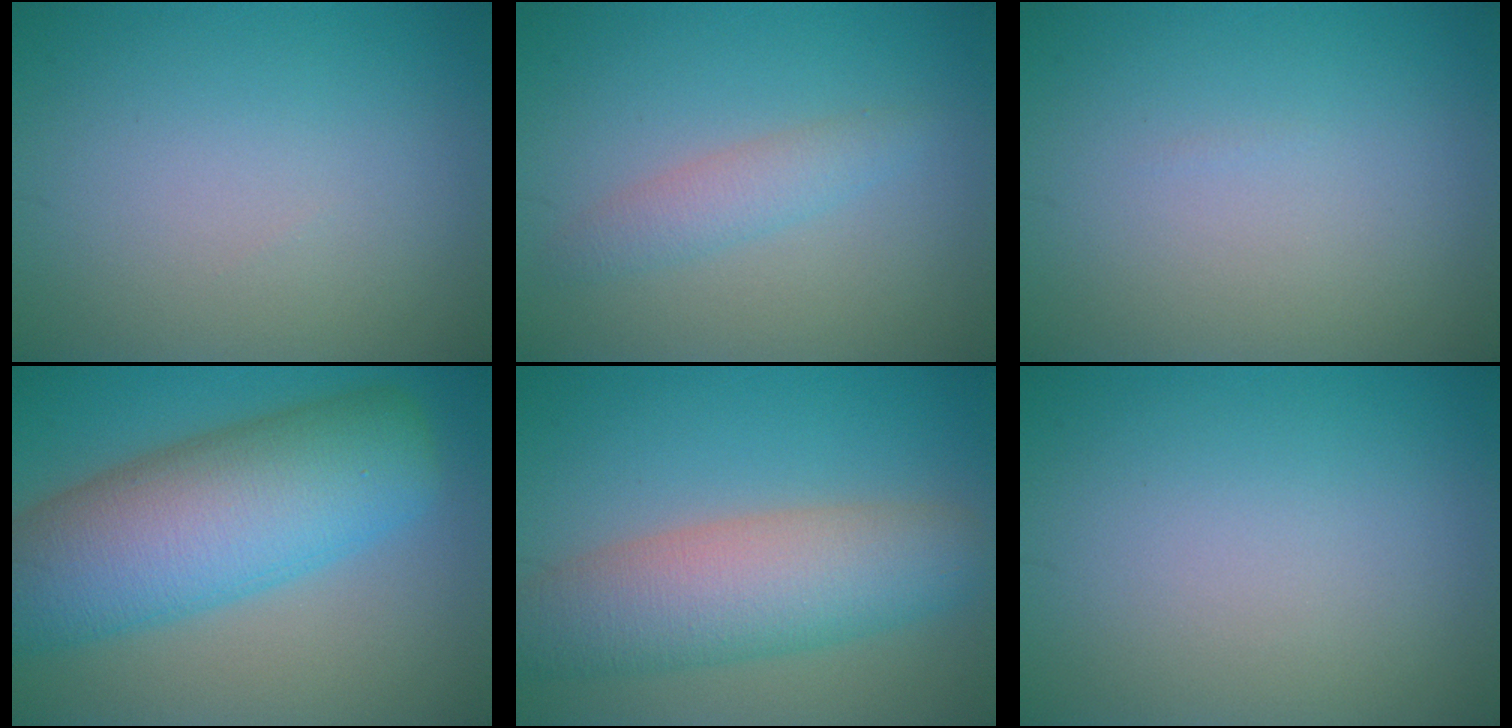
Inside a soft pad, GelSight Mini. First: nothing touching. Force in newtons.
{"total": 2.1, "press": 2.1, "slide": 0.1}
{"total": 0.0}
{"total": 11.8, "press": 11.8, "slide": 0.3}
{"total": 7.6, "press": 7.6, "slide": 0.5}
{"total": 0.0}